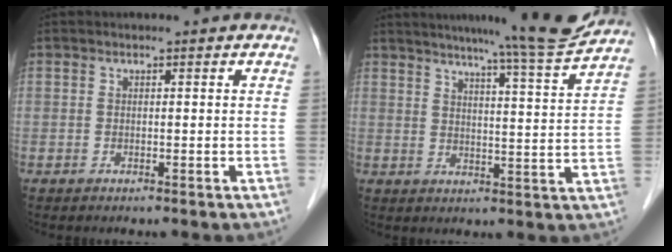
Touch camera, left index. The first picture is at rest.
{"total": 12.0, "force": [10.8, -1.7, 5.0], "torque": [-0.076, -0.027, 0.141]}